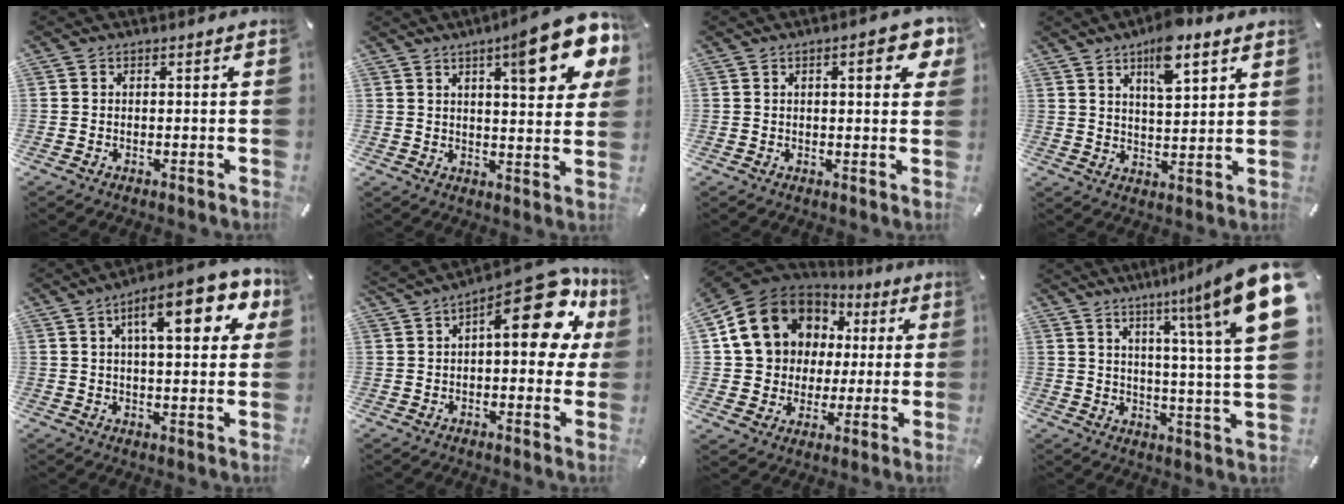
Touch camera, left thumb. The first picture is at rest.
{"total": 16.0, "force": [9.0, 4.9, 12.2], "torque": [-0.160, -0.047, 0.136]}
{"total": 6.2, "force": [2.6, 2.7, 4.9], "torque": [-0.060, -0.005, 0.036]}
{"total": 10.5, "force": [7.2, 3.9, 6.6], "torque": [-0.097, -0.031, 0.122]}
{"total": 15.1, "force": [6.3, 5.6, 12.5], "torque": [-0.179, -0.010, 0.096]}
{"total": 19.9, "force": [7.4, 8.7, 16.3], "torque": [-0.212, -0.031, 0.117]}
{"total": 15.8, "force": [5.2, 14.0, 5.1], "torque": [-0.096, -0.021, 0.115]}
{"total": 16.9, "force": [9.3, 1.8, 14.0], "torque": [-0.212, -0.066, 0.131]}